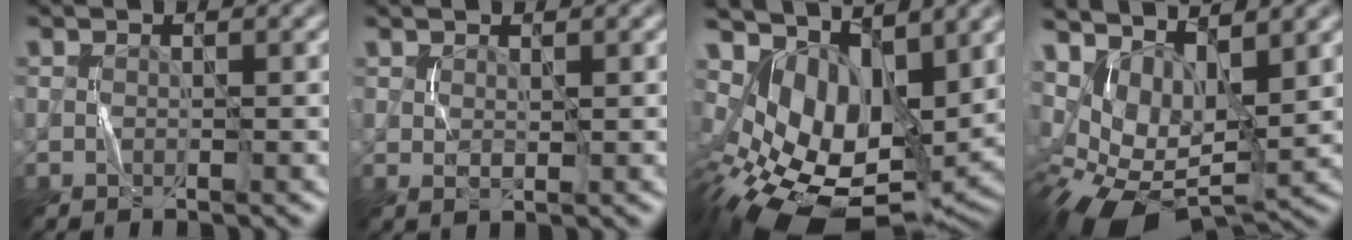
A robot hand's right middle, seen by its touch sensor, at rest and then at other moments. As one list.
[{"total": 1.0, "force": [0.5, 0.4, 0.8], "torque": [-0.019, -0.002, 0.015]}, {"total": 12.3, "force": [2.5, 7.1, 9.7], "torque": [-0.179, -0.018, 0.061]}, {"total": 10.4, "force": [0.9, 5.8, 8.6], "torque": [-0.158, -0.010, 0.025]}]